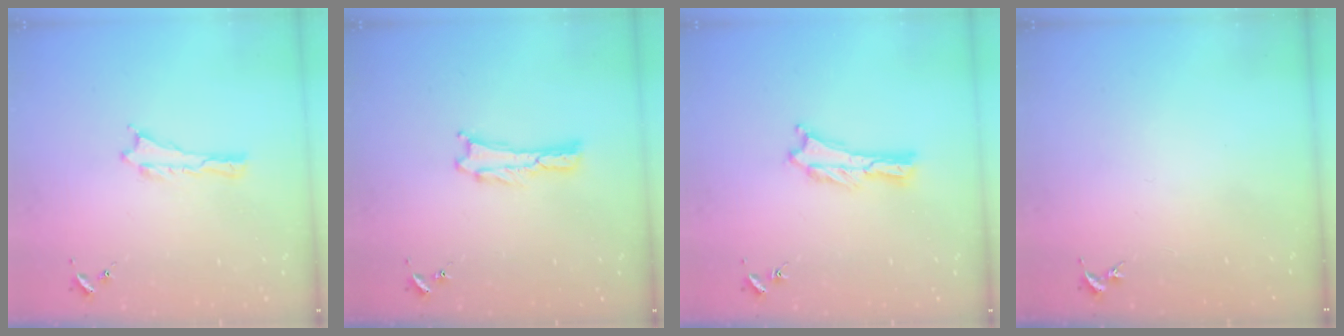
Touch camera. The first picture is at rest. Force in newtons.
{"total": 0.0}
{"total": 0.6, "press": 0.6, "slide": 0.2}
{"total": 0.0}